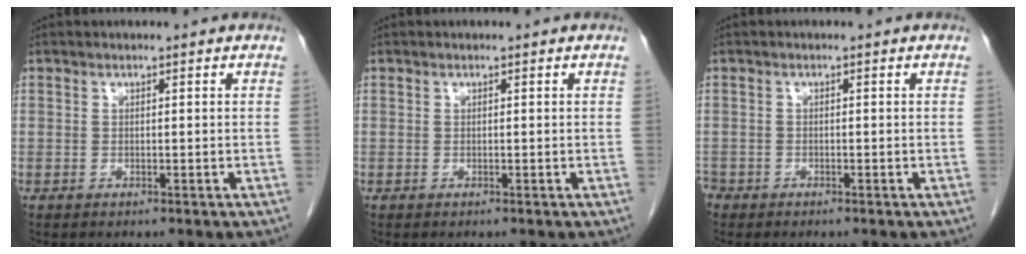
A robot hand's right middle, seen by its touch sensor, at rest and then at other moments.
{"total": 0.0}
{"total": 1.7, "force": [-1.3, 1.1, 0.3], "torque": [-0.013, 0.001, -0.026]}